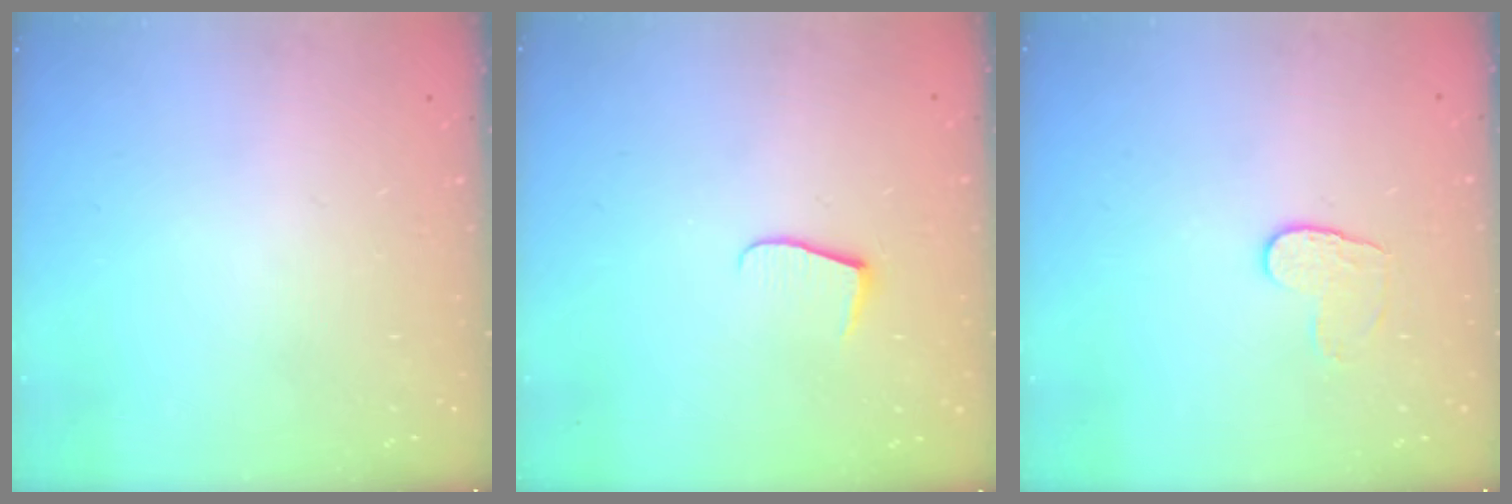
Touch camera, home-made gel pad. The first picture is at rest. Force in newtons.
{"total": 7.0, "press": 6.9, "slide": 0.5}
{"total": 5.8, "press": 5.7, "slide": 0.5}